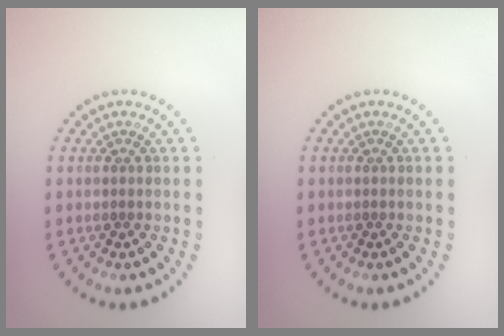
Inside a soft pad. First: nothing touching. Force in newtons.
{"total": 0.0}